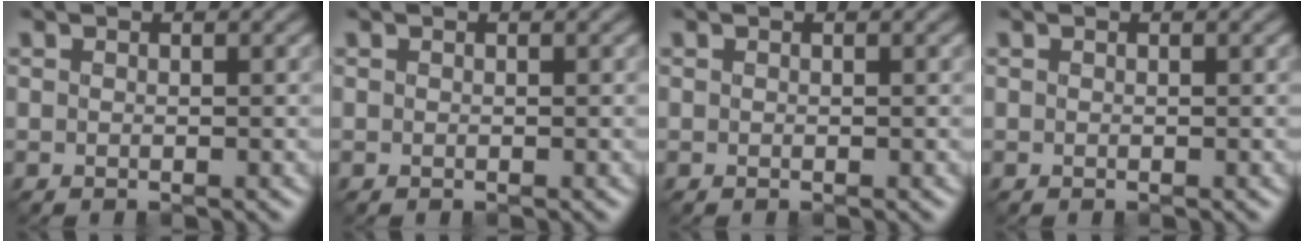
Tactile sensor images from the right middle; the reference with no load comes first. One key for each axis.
{"total": 0.0}
{"total": 0.0}
{"total": 0.0}